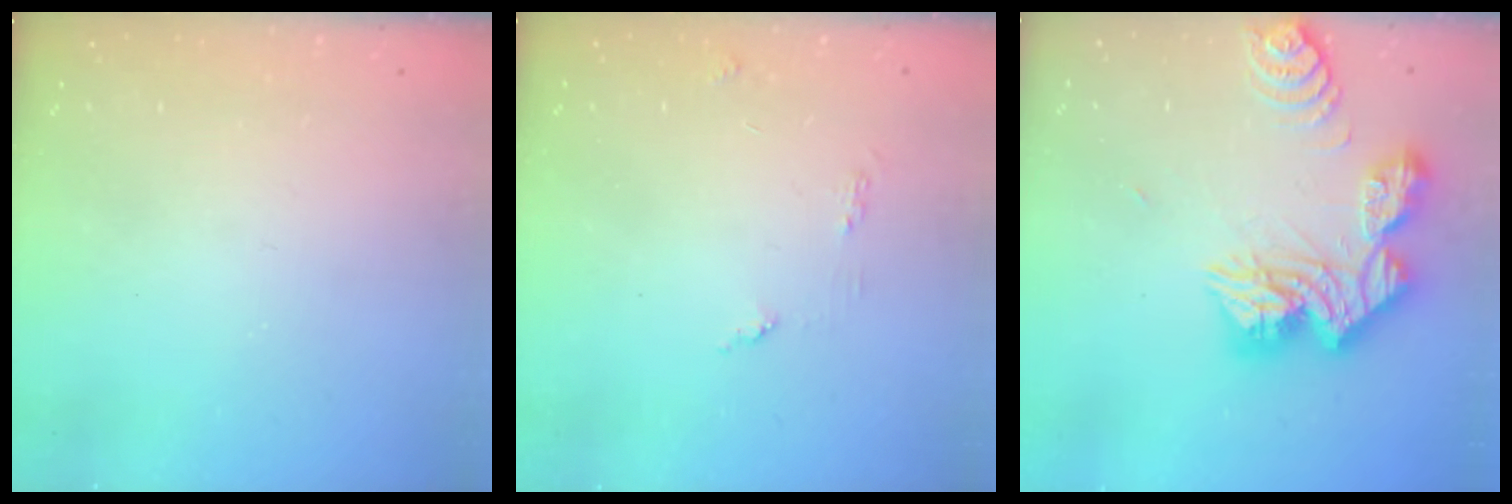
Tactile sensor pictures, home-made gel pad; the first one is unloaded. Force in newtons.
{"total": 3.9, "press": 3.9, "slide": 0.3}
{"total": 19.6, "press": 19.5, "slide": 1.9}